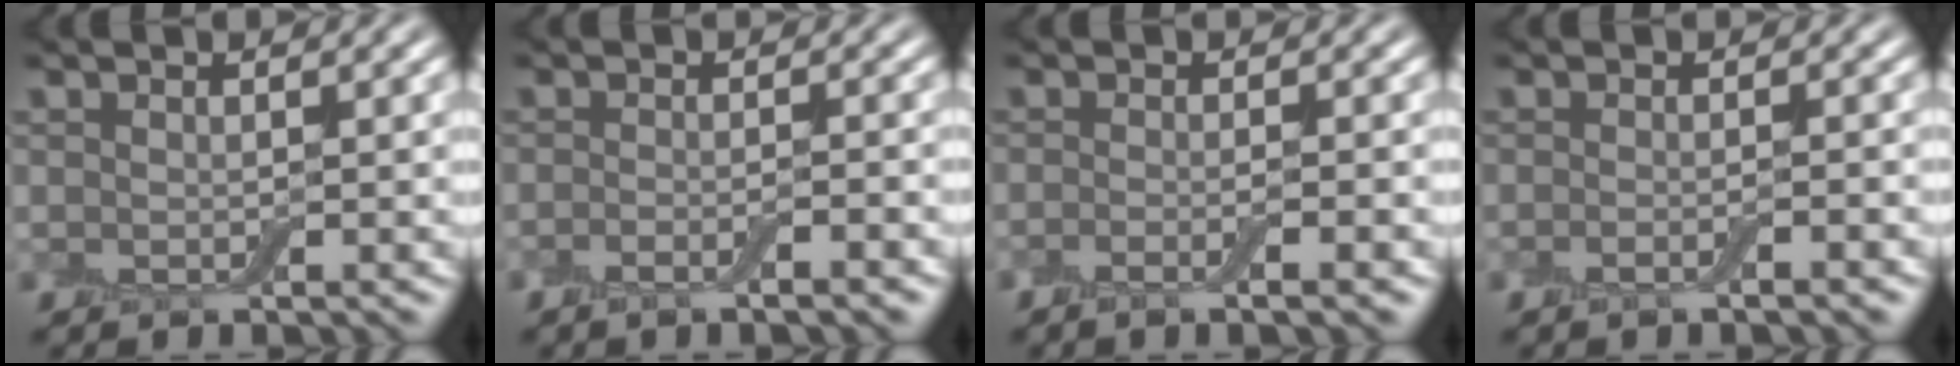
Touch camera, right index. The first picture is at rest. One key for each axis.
{"total": 2.2, "fx": -1.3, "fy": 0.4, "fz": 1.8, "tx": -0.027, "ty": 0.001, "tz": -0.026}
{"total": 2.6, "fx": -1.3, "fy": 0.6, "fz": 2.2, "tx": -0.025, "ty": 0.000, "tz": -0.025}
{"total": 1.6, "fx": -0.8, "fy": 0.4, "fz": 1.3, "tx": -0.016, "ty": -0.002, "tz": -0.018}